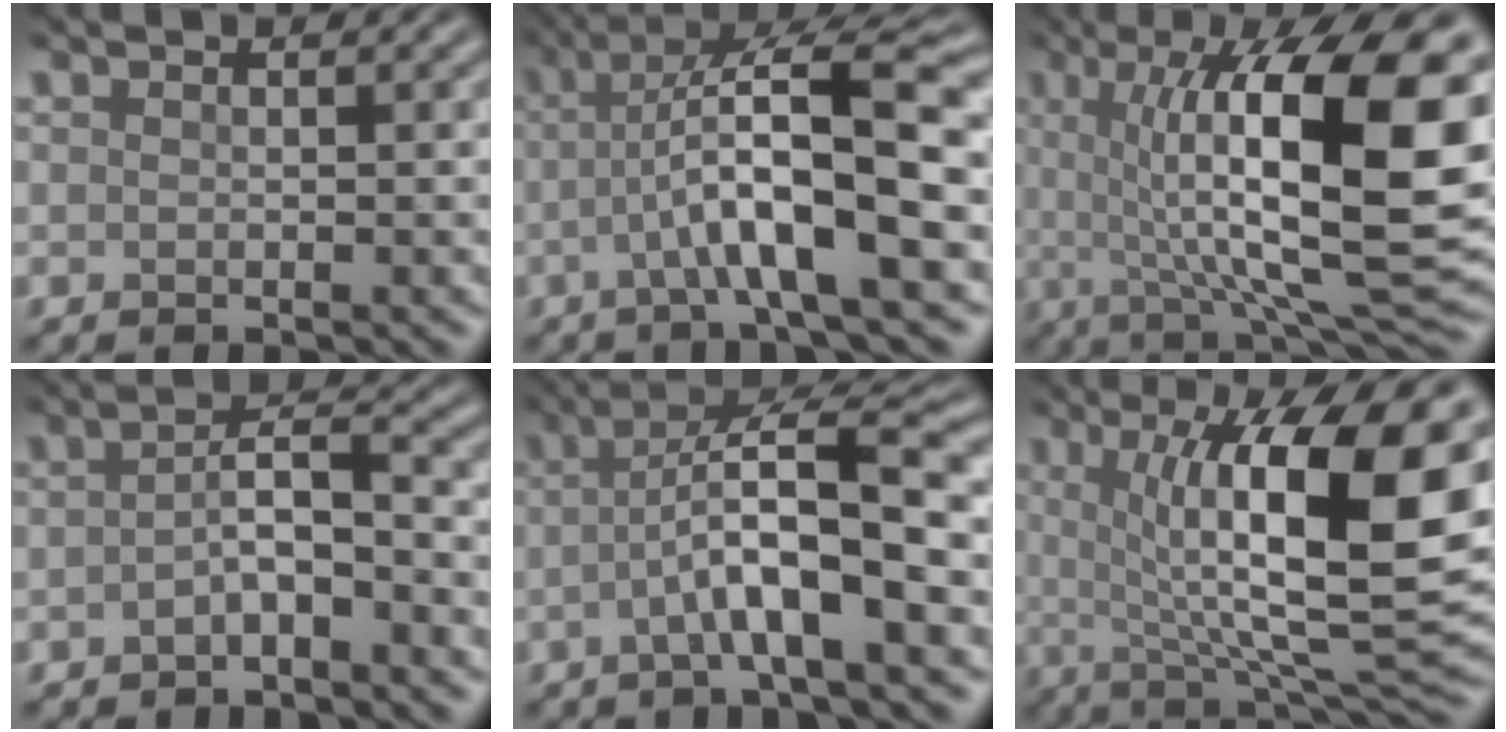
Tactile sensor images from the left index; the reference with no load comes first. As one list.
[{"total": 10.0, "force": [-0.5, 2.1, 9.7], "torque": [-0.156, 0.015, -0.015]}, {"total": 16.6, "force": [2.0, 5.3, 15.6], "torque": [-0.223, 0.001, 0.029]}, {"total": 2.9, "force": [-1.3, 0.6, 2.5], "torque": [-0.050, 0.010, -0.028]}, {"total": 8.0, "force": [-1.0, 1.7, 7.7], "torque": [-0.125, 0.016, -0.023]}, {"total": 15.1, "force": [2.4, 4.4, 14.2], "torque": [-0.211, -0.009, 0.038]}]